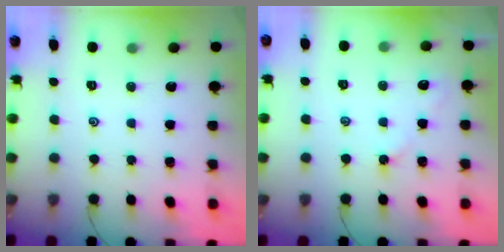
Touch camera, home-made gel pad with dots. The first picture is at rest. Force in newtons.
{"total": 2.3, "press": 2.3, "slide": 0.3}